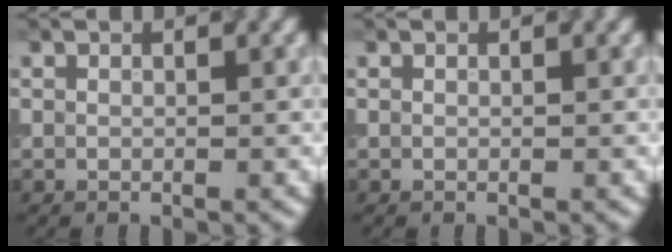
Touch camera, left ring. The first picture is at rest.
{"total": 0.0}